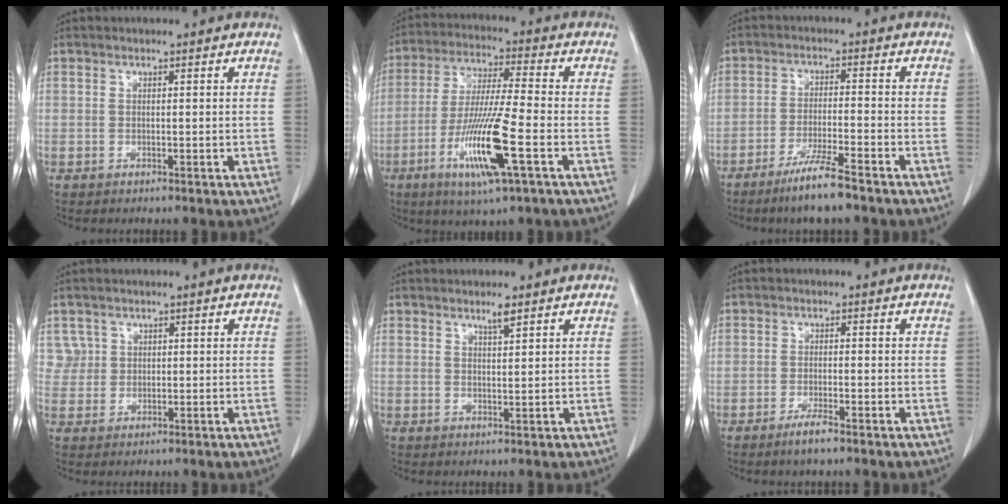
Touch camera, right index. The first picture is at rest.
{"total": 13.6, "force": [-5.0, 0.3, 12.6], "torque": [-0.252, -0.024, -0.093]}
{"total": 6.8, "force": [-5.1, -0.2, 4.5], "torque": [-0.086, -0.018, -0.096]}
{"total": 2.6, "force": [1.3, 2.2, -0.3], "torque": [0.019, 0.005, 0.018]}
{"total": 1.8, "force": [1.4, 0.0, 1.2], "torque": [-0.026, -0.002, 0.026]}
{"total": 2.8, "force": [-2.0, 0.4, 1.8], "torque": [-0.037, -0.002, -0.039]}